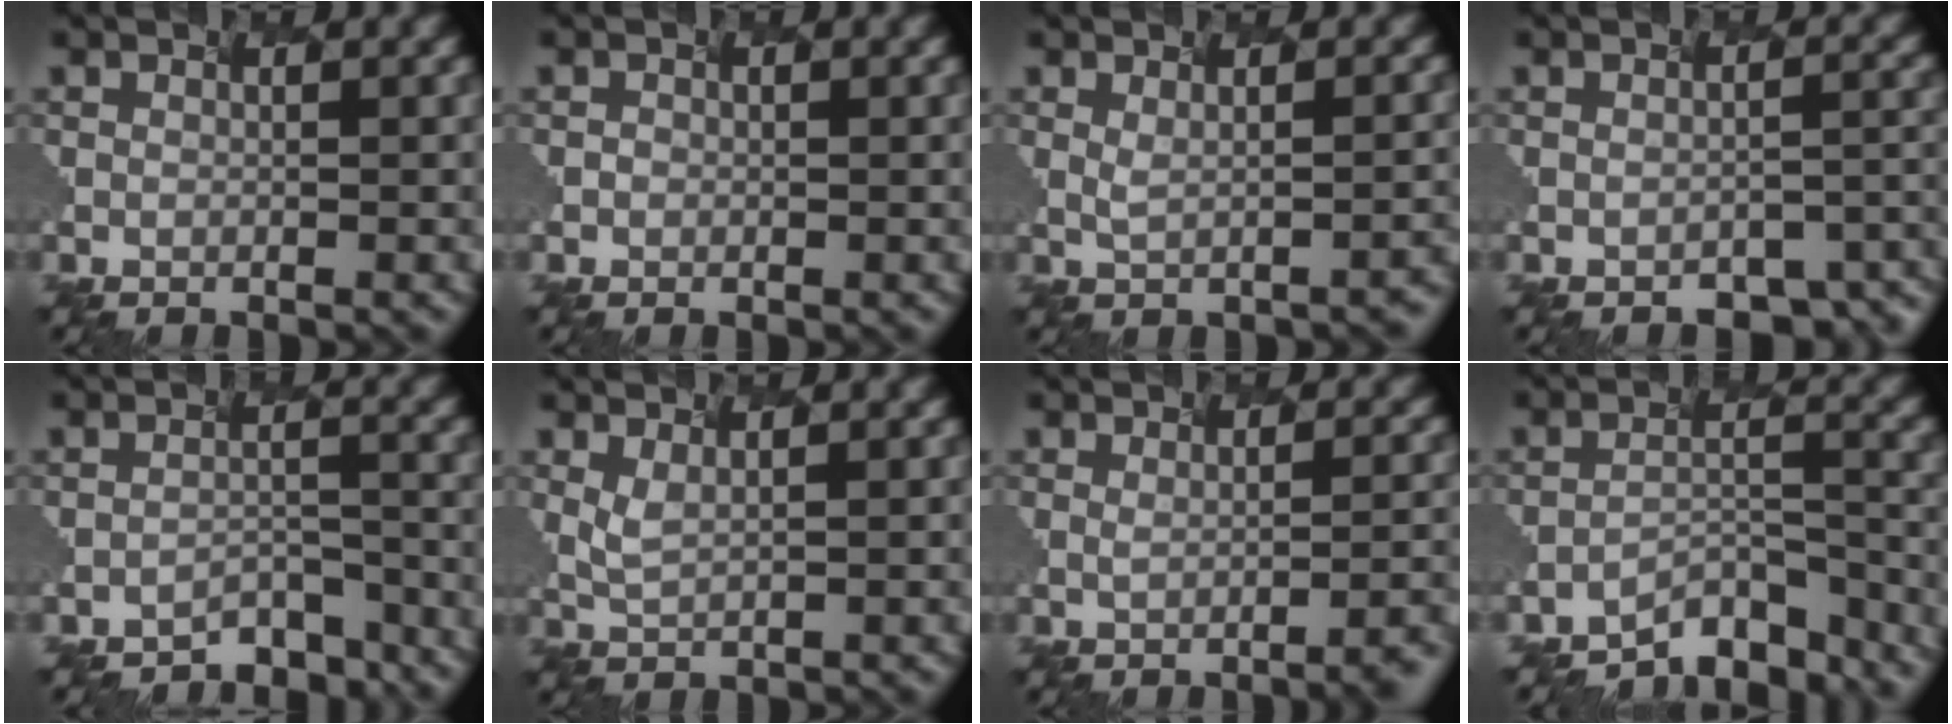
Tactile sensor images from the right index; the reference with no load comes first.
{"total": 1.5, "force": [-0.8, -0.8, -1.0], "torque": [-0.007, -0.007, 0.012]}
{"total": 1.6, "force": [-0.2, 0.4, 1.5], "torque": [-0.030, -0.003, 0.018]}
{"total": 4.1, "force": [-3.4, 0.6, 2.2], "torque": [-0.041, -0.013, -0.016]}
{"total": 4.8, "force": [-4.8, 0.0, -0.2], "torque": [-0.014, -0.008, -0.043]}
{"total": 0.6, "force": [0.2, -0.5, 0.1], "torque": [-0.033, -0.012, 0.032]}
{"total": 3.7, "force": [-1.4, 1.1, 3.2], "torque": [-0.020, 0.003, 0.004]}
{"total": 7.3, "force": [-7.2, 0.6, 0.9], "torque": [-0.029, -0.013, -0.086]}